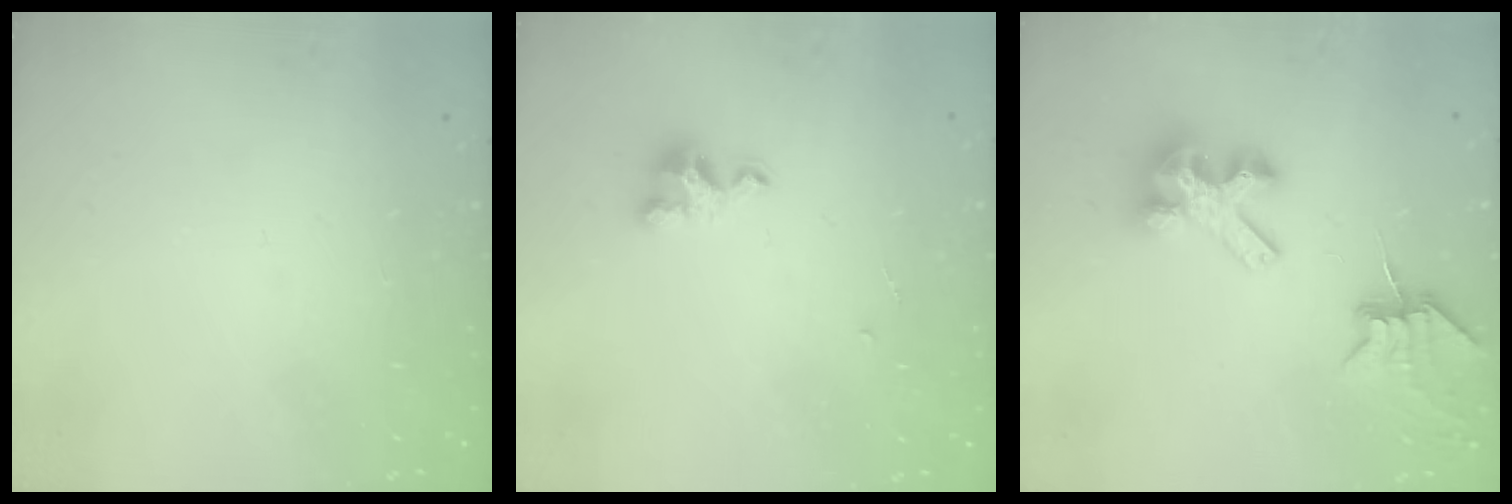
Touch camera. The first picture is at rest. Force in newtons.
{"total": 3.5, "press": 3.5, "slide": 0.3}
{"total": 8.7, "press": 8.6, "slide": 1.3}